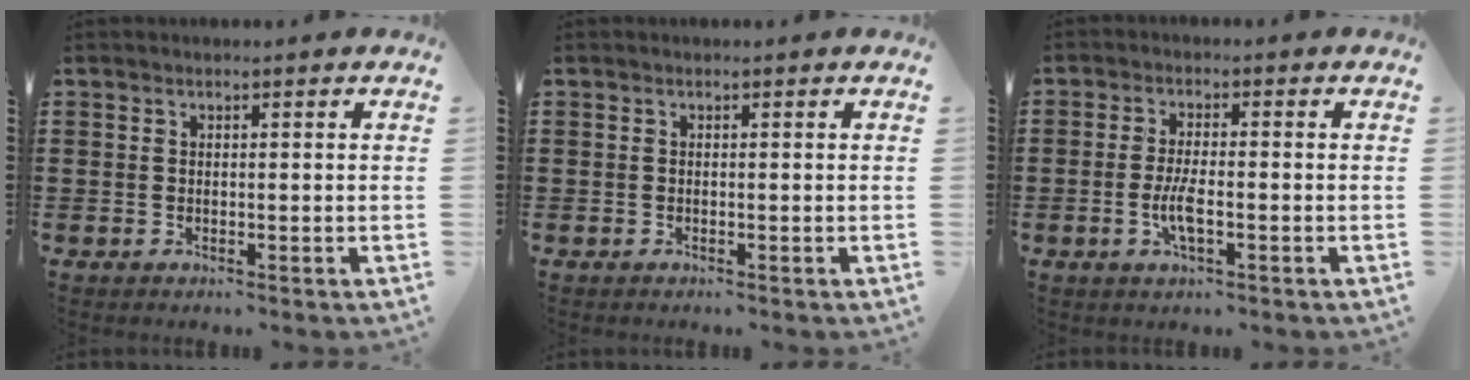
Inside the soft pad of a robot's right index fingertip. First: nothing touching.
{"total": 0.0}
{"total": 4.2, "force": [-1.1, 1.0, 3.9], "torque": [-0.090, -0.008, -0.025]}